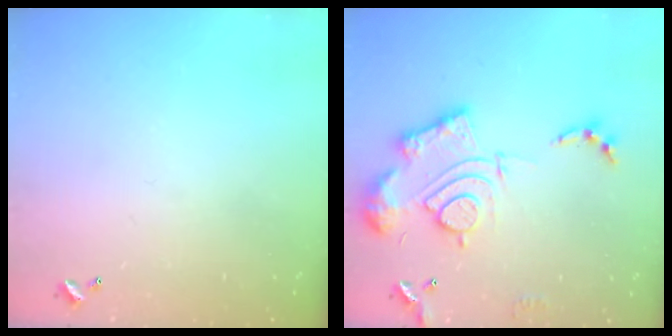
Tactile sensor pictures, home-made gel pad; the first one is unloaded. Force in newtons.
{"total": 19.2, "press": 19.1, "slide": 1.8}